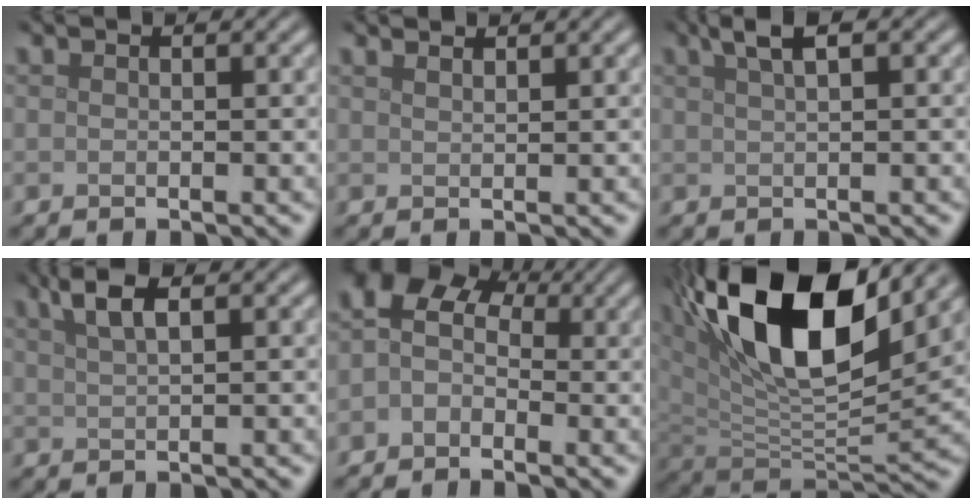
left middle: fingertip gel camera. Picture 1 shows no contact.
{"total": 1.9, "force": [1.6, 0.5, 0.8], "torque": [-0.003, 0.001, 0.012]}
{"total": 2.6, "force": [1.5, 0.7, 2.0], "torque": [-0.027, 0.009, 0.025]}
{"total": 3.1, "force": [1.7, 0.9, 2.4], "torque": [-0.044, 0.007, 0.032]}
{"total": 4.8, "force": [-0.3, 3.7, 3.2], "torque": [-0.048, 0.016, -0.019]}
{"total": 15.0, "force": [6.9, 6.2, 11.8], "torque": [-0.204, 0.015, 0.116]}